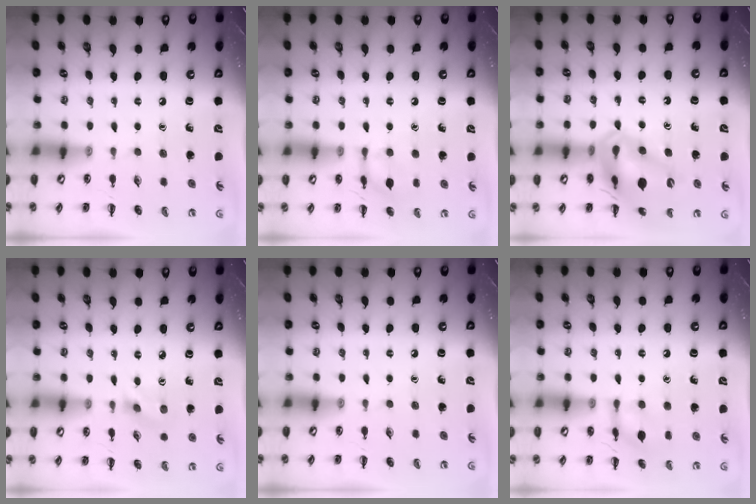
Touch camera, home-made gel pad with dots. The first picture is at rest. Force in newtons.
{"total": 8.9, "press": 8.9, "slide": 0.4}
{"total": 16.8, "press": 16.5, "slide": 3.5}
{"total": 2.0, "press": 1.9, "slide": 0.8}
{"total": 0.0}
{"total": 9.2, "press": 9.1, "slide": 0.7}